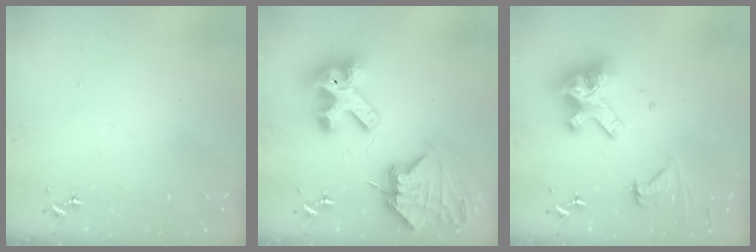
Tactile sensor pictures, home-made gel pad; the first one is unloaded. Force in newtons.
{"total": 13.4, "press": 13.3, "slide": 1.9}
{"total": 16.5, "press": 16.5, "slide": 0.9}